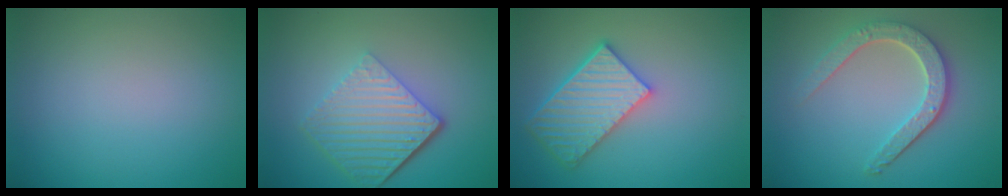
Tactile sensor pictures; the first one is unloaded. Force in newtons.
{"total": 6.5, "press": 4.3, "slide": 4.9}
{"total": 5.4, "press": 4.7, "slide": 2.6}
{"total": 4.3, "press": 3.6, "slide": 2.4}